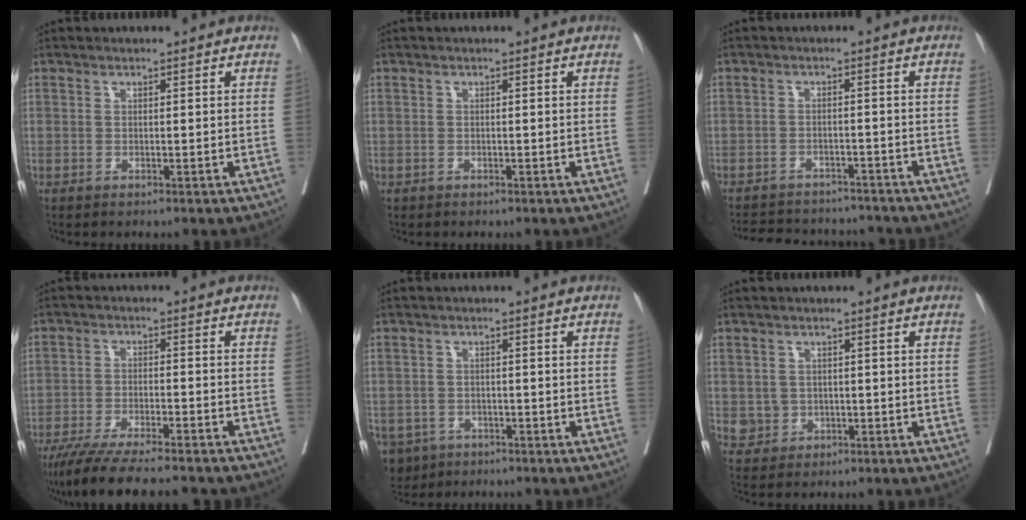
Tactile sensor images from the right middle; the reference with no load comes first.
{"total": 0.0}
{"total": 11.9, "force": [-11.0, 3.6, 2.7], "torque": [-0.055, 0.010, -0.140]}
{"total": 15.5, "force": [-13.2, 1.6, 7.9], "torque": [-0.132, -0.034, -0.201]}
{"total": 5.8, "force": [-3.8, 4.3, 1.2], "torque": [-0.026, -0.001, -0.057]}
{"total": 2.9, "force": [-0.4, 2.9, 0.5], "torque": [0.000, 0.006, 0.002]}